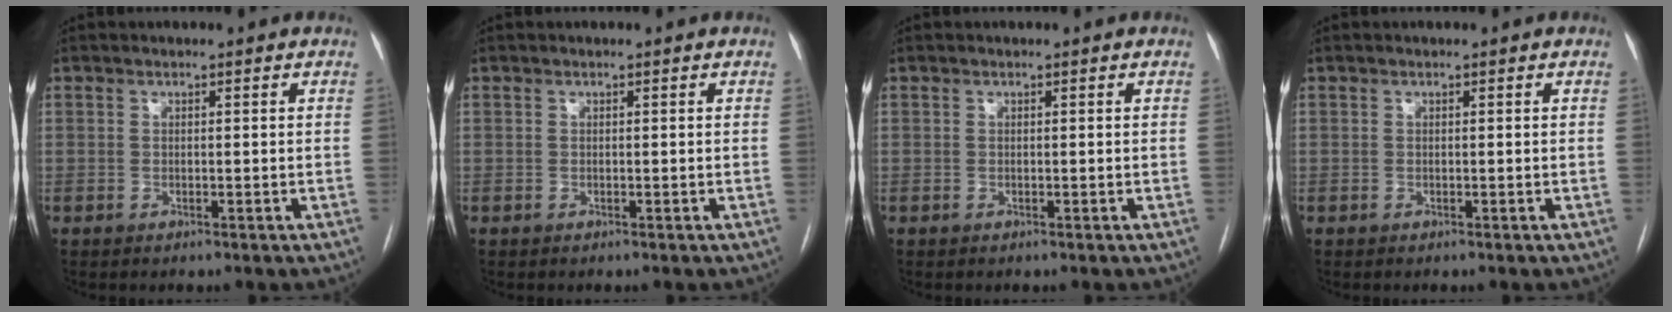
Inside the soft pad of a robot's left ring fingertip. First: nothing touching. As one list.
[{"total": 0.0}, {"total": 0.0}, {"total": 0.0}]